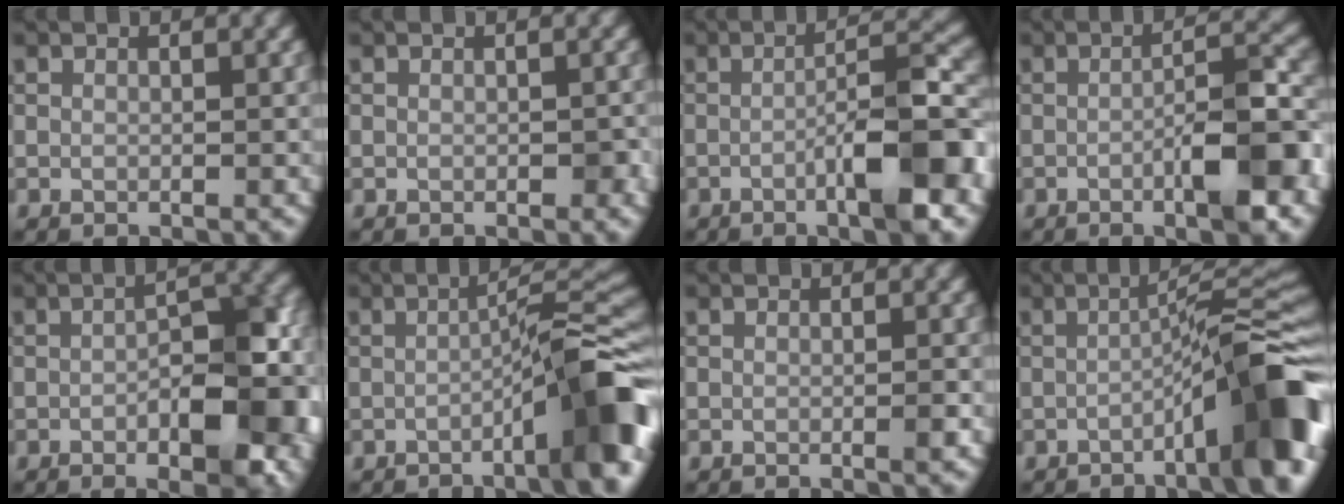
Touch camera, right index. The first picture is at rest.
{"total": 0.9, "force": [-0.2, 0.5, 0.7], "torque": [-0.012, 0.001, -0.001]}
{"total": 8.0, "force": [-2.7, 1.5, 7.4], "torque": [-0.104, 0.016, -0.047]}
{"total": 7.0, "force": [-2.2, 1.4, 6.5], "torque": [-0.093, 0.013, -0.037]}
{"total": 9.5, "force": [-2.4, 3.9, 8.4], "torque": [-0.106, 0.005, -0.036]}
{"total": 9.1, "force": [-3.8, 1.3, 8.1], "torque": [-0.096, 0.028, -0.065]}
{"total": 0.8, "force": [-0.3, 0.0, 0.8], "torque": [-0.011, 0.001, -0.006]}
{"total": 10.9, "force": [-4.4, 1.9, 9.9], "torque": [-0.115, 0.023, -0.068]}